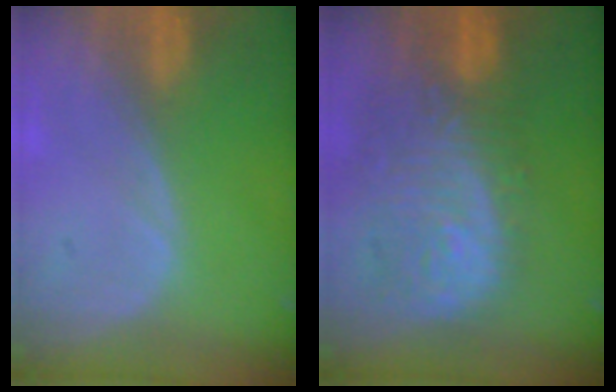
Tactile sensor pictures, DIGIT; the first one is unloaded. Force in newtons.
{"total": 12.0, "press": 10.7, "slide": 5.5}